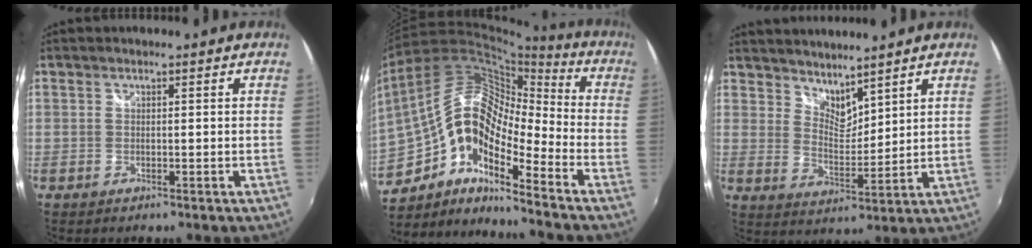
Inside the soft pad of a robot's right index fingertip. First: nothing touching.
{"total": 17.9, "force": [-6.0, 8.2, 14.8], "torque": [-0.252, -0.003, -0.124]}
{"total": 6.2, "force": [5.5, 2.0, 2.0], "torque": [-0.023, -0.004, 0.101]}